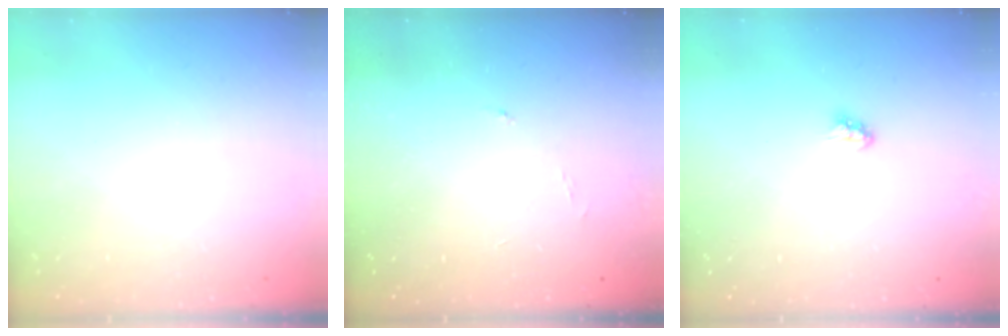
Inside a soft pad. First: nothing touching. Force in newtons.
{"total": 3.1, "press": 3.1, "slide": 0.5}
{"total": 2.9, "press": 2.9, "slide": 0.2}